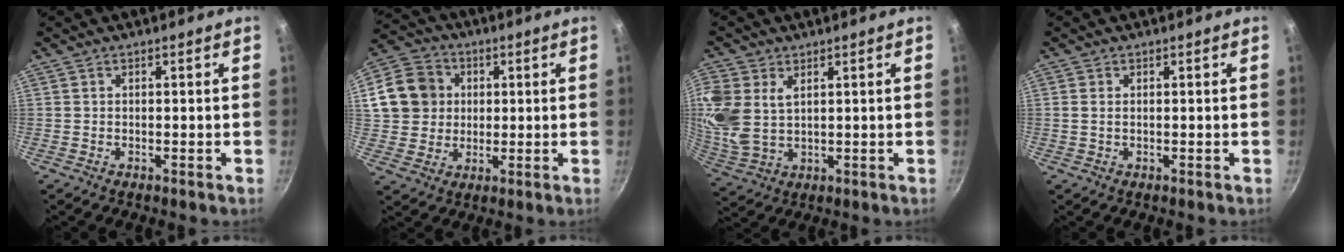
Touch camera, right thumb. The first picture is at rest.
{"total": 12.7, "force": [2.5, 11.3, 5.2], "torque": [-0.074, 0.016, 0.041]}
{"total": 12.9, "force": [3.9, 8.8, 8.6], "torque": [-0.204, 0.001, 0.088]}
{"total": 1.3, "force": [0.2, 0.8, 1.0], "torque": [-0.020, 0.001, 0.001]}